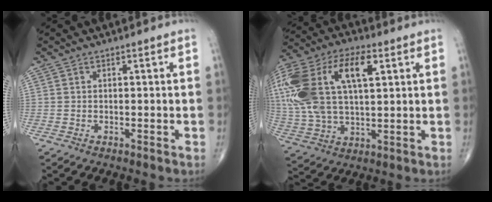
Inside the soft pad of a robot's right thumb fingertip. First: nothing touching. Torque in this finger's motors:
{"motor_torque": [2.36, 2.65, 2.08, 0.67, 0.27]}